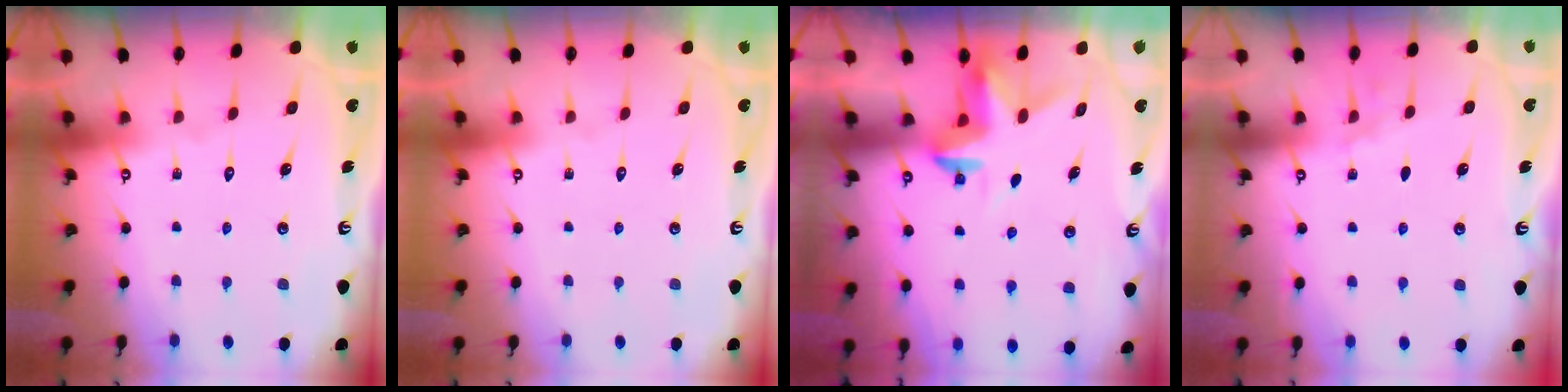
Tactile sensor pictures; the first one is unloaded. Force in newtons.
{"total": 0.0}
{"total": 3.5, "press": 3.5, "slide": 0.2}
{"total": 2.5, "press": 1.6, "slide": 1.8}